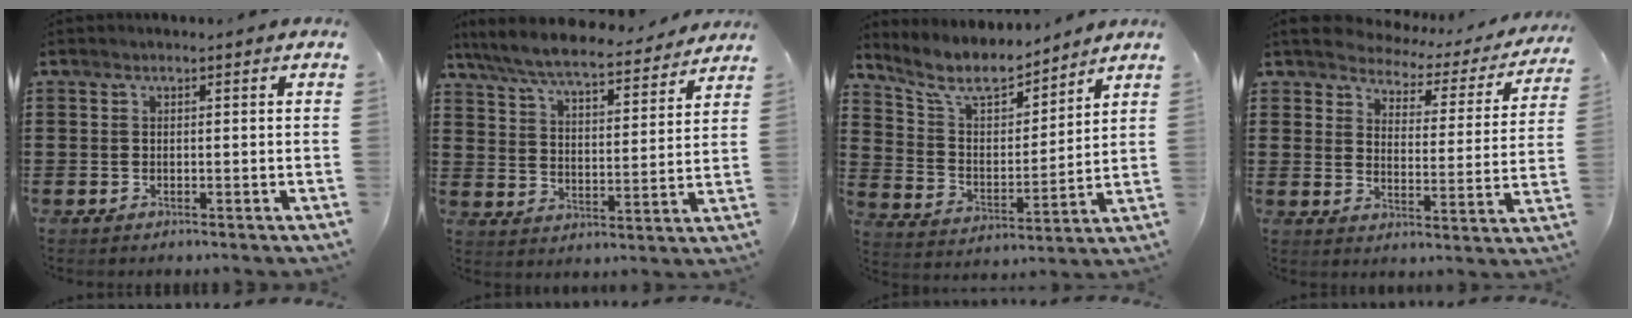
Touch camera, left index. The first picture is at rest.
{"total": 7.4, "force": [6.9, 0.4, 2.6], "torque": [-0.081, -0.041, 0.120]}
{"total": 8.8, "force": [7.5, 2.4, 3.8], "torque": [-0.109, -0.039, 0.133]}
{"total": 3.5, "force": [3.4, 0.9, 0.3], "torque": [-0.032, -0.025, 0.053]}